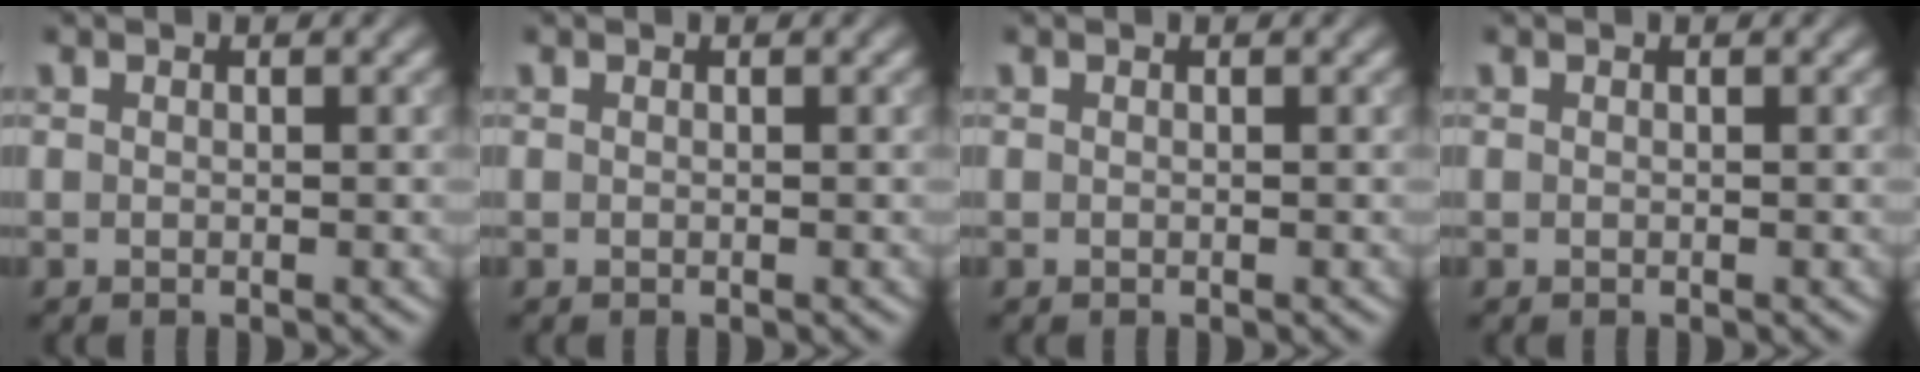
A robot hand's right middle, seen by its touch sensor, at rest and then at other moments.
{"total": 0.0}
{"total": 0.0}
{"total": 0.0}